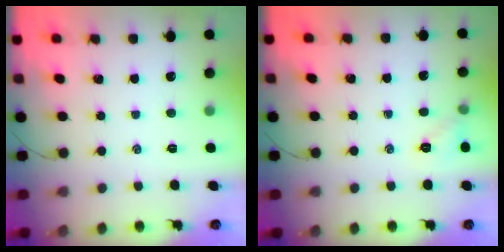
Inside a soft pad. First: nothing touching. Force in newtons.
{"total": 5.5, "press": 5.2, "slide": 1.7}